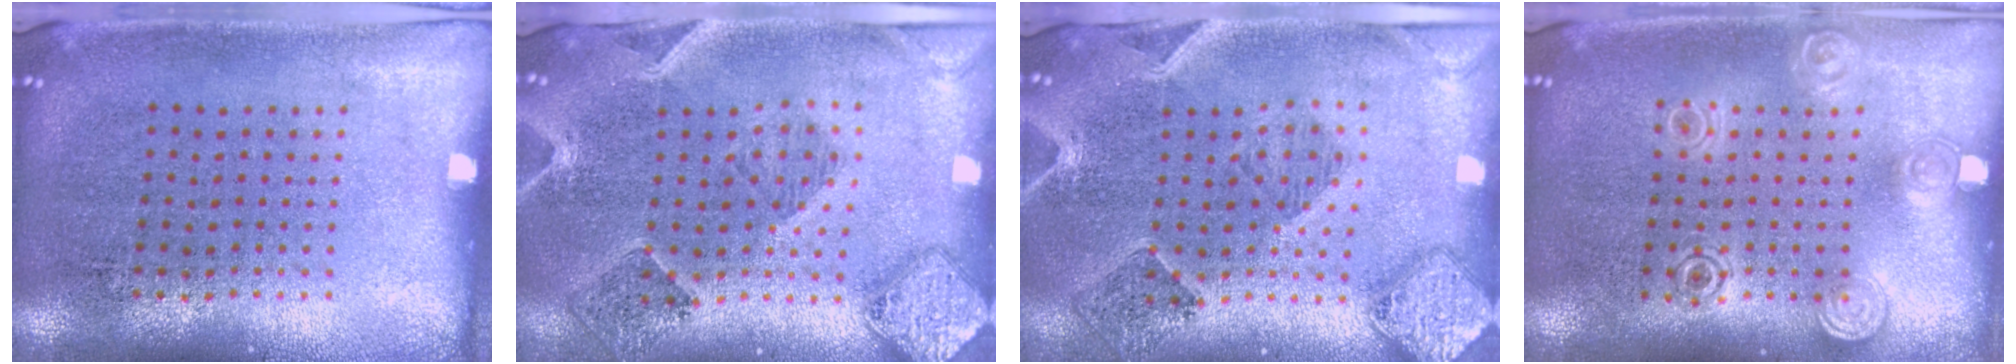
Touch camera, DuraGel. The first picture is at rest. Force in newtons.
{"total": 1.5, "press": 1.5, "slide": 0.3}
{"total": 1.5, "press": 1.4, "slide": 0.4}
{"total": 1.4, "press": 1.3, "slide": 0.6}